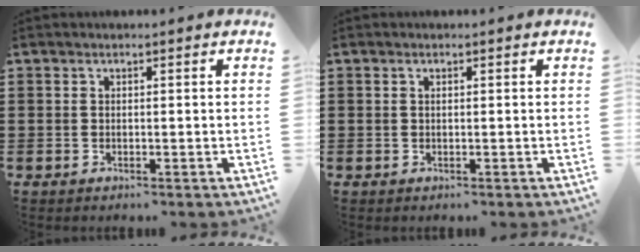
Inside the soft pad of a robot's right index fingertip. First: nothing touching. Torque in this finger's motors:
{"motor_torque": [-0.10, 0.24, 0.04, -0.01]}